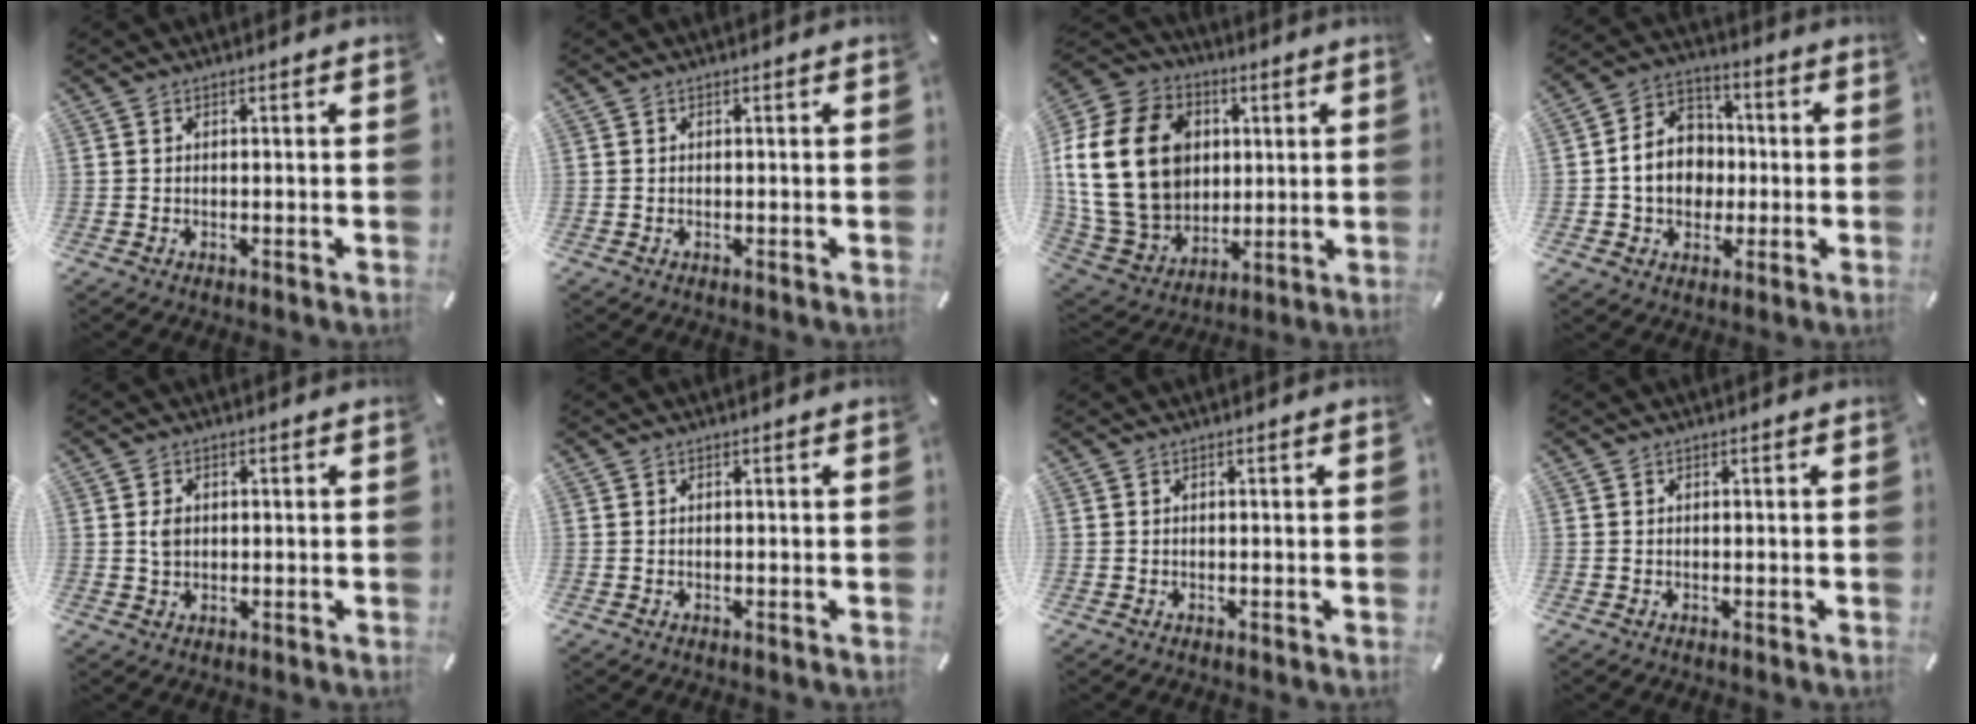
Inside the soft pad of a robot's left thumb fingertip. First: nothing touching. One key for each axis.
{"total": 0.0}
{"total": 24.8, "fx": 3.6, "fy": 19.6, "fz": 14.8, "tx": -0.305, "ty": 0.002, "tz": 0.073}
{"total": 11.2, "fx": -1.2, "fy": 9.8, "fz": 5.4, "tx": -0.115, "ty": 0.023, "tz": -0.018}
{"total": 2.6, "fx": 0.4, "fy": 2.0, "fz": 1.6, "tx": -0.027, "ty": 0.003, "tz": 0.004}
{"total": 0.0}
{"total": 0.0}
{"total": 0.0}